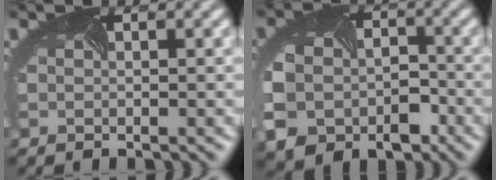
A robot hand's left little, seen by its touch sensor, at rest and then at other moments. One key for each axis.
{"total": 9.0, "fx": -3.5, "fy": 6.7, "fz": 5.0, "tx": -0.109, "ty": -0.032, "tz": -0.049}